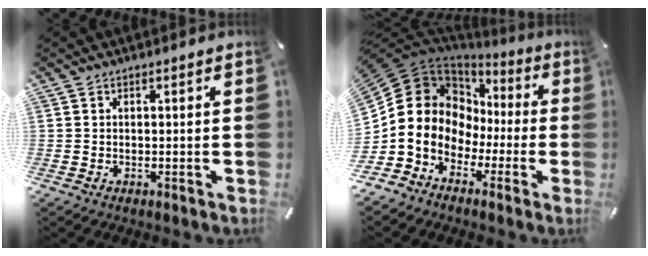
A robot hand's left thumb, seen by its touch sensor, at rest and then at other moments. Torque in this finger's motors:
{"motor_torque": [1.43, 3.57, 0.74, 0.39, 0.30]}